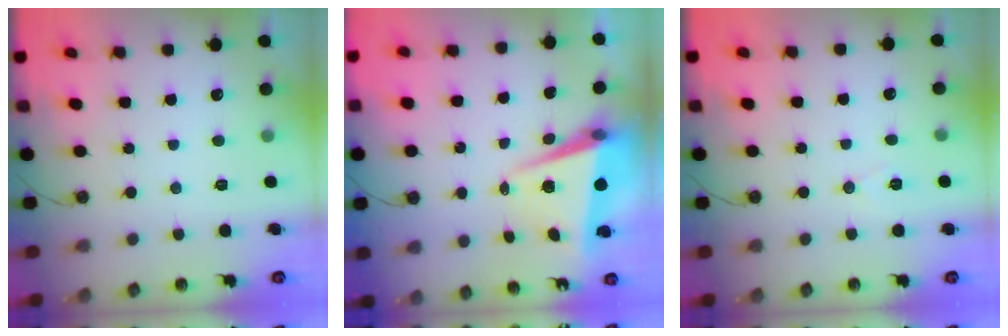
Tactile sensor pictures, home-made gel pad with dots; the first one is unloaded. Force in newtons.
{"total": 6.7, "press": 6.4, "slide": 1.8}
{"total": 6.0, "press": 4.0, "slide": 4.5}